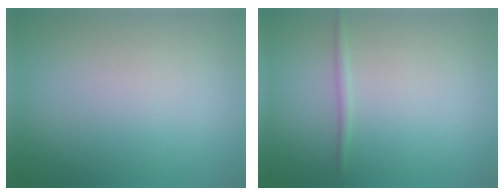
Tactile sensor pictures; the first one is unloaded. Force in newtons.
{"total": 0.7, "press": 0.7, "slide": 0.0}